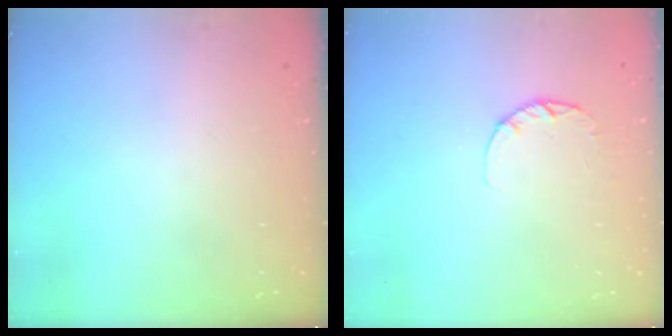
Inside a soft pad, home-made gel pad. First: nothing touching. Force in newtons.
{"total": 2.6, "press": 2.5, "slide": 0.4}